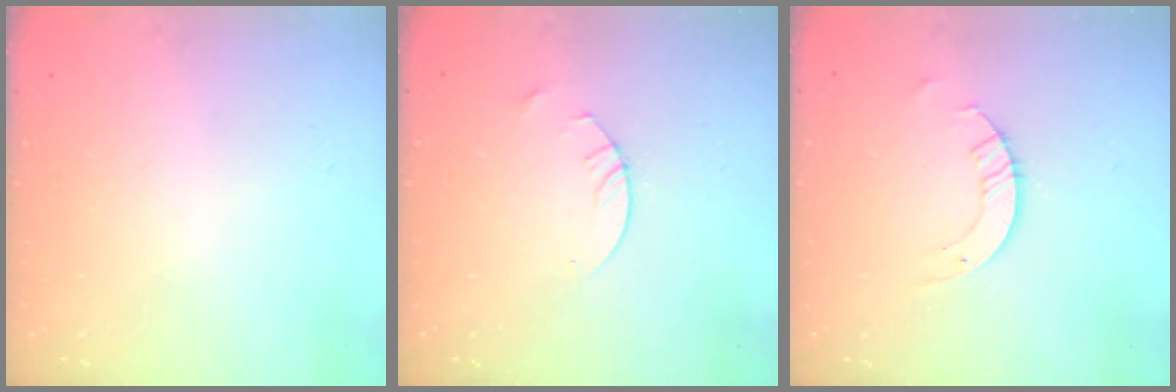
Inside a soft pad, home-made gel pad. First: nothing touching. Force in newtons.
{"total": 2.4, "press": 2.4, "slide": 0.1}
{"total": 4.0, "press": 4.0, "slide": 0.2}